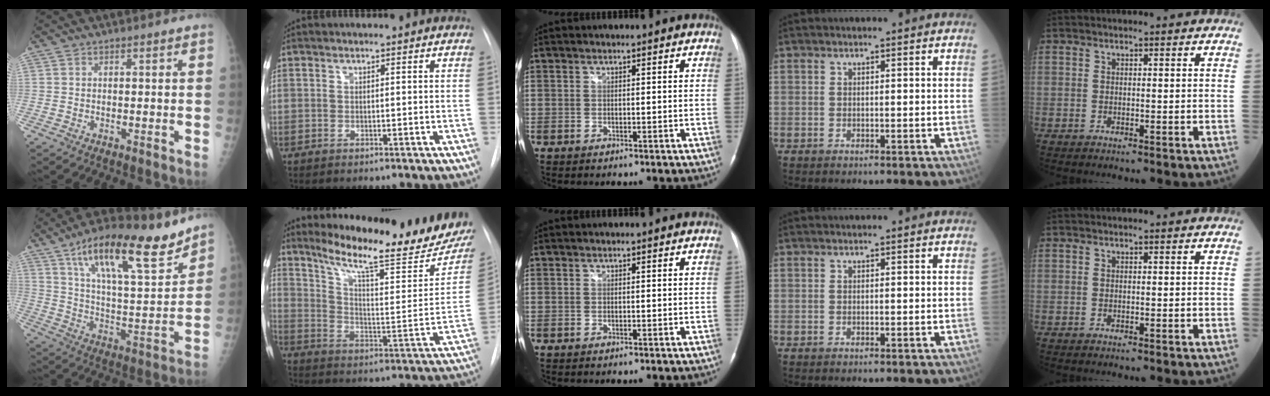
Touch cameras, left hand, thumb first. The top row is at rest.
{"thumb": {"total": 21.6, "force": [14.4, 6.1, 14.8], "torque": [-0.212, -0.064, 0.243]}, "index": {"total": 23.7, "force": [19.6, 3.3, 13.0], "torque": [-0.200, -0.053, 0.268]}}